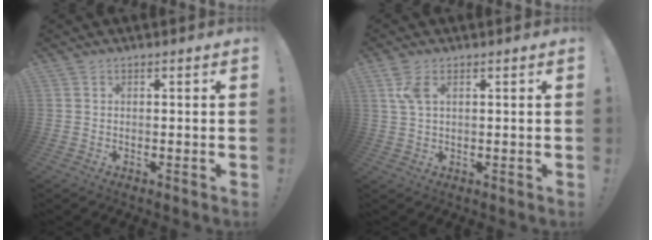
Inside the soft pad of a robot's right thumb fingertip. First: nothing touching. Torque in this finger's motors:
{"motor_torque": [-0.09, 0.28, 0.06, 0.03, 0.01]}